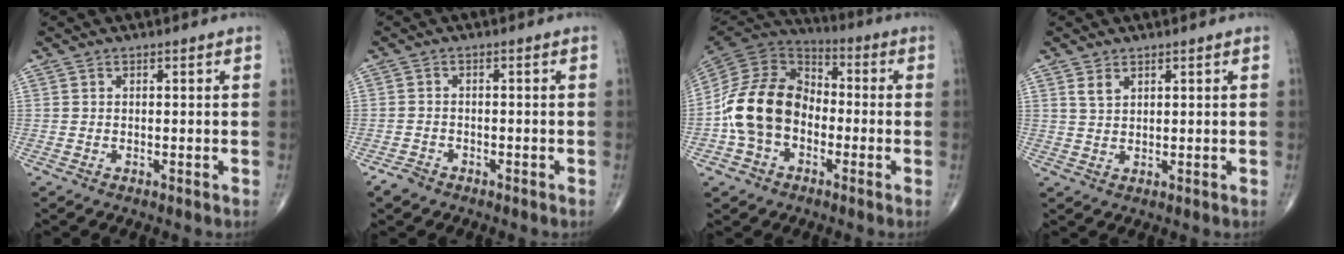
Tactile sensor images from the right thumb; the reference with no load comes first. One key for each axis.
{"total": 2.4, "fx": -1.8, "fy": 1.5, "fz": 0.7, "tx": -0.018, "ty": 0.006, "tz": -0.029}
{"total": 16.5, "fx": -3.3, "fy": 12.2, "fz": 10.6, "tx": -0.186, "ty": 0.047, "tz": -0.071}
{"total": 2.2, "fx": 1.4, "fy": 1.3, "fz": 1.3, "tx": -0.022, "ty": -0.004, "tz": 0.033}